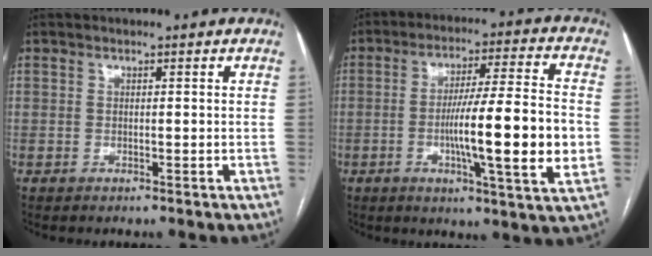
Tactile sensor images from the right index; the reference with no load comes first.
{"total": 16.1, "force": [-2.5, 0.2, 16.0], "torque": [-0.257, -0.002, -0.042]}